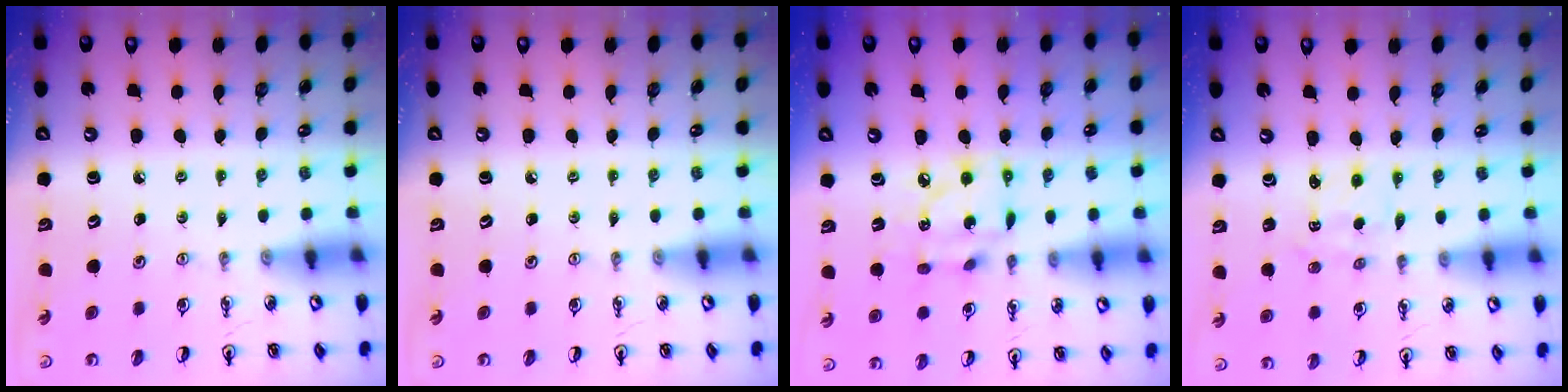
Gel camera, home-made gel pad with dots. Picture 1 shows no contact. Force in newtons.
{"total": 0.0}
{"total": 10.4, "press": 10.4, "slide": 0.6}
{"total": 1.8, "press": 1.7, "slide": 0.3}